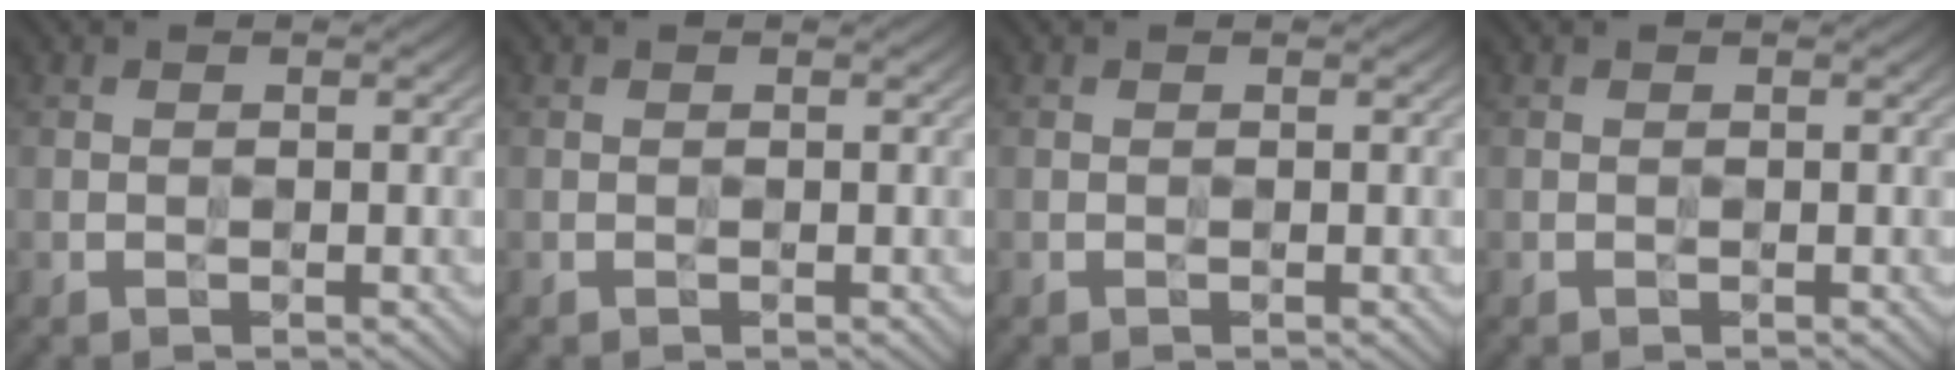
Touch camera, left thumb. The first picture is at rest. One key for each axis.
{"total": 0.0}
{"total": 0.0}
{"total": 0.0}